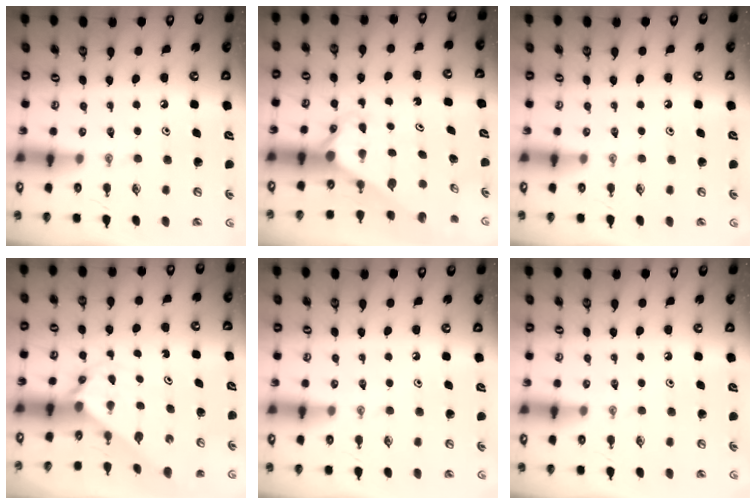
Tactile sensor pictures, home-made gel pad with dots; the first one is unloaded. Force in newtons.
{"total": 2.5, "press": 2.5, "slide": 0.2}
{"total": 0.0}
{"total": 2.3, "press": 2.2, "slide": 0.2}
{"total": 0.0}
{"total": 0.0}